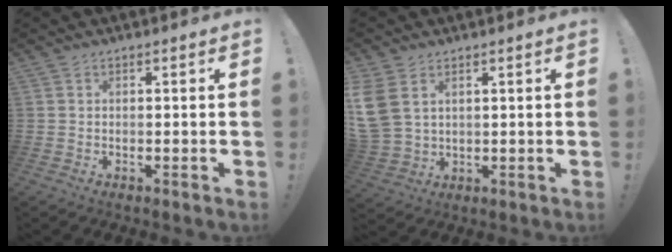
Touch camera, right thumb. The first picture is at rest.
{"total": 8.7, "force": [3.9, 5.8, 5.3], "torque": [-0.109, -0.015, 0.079]}